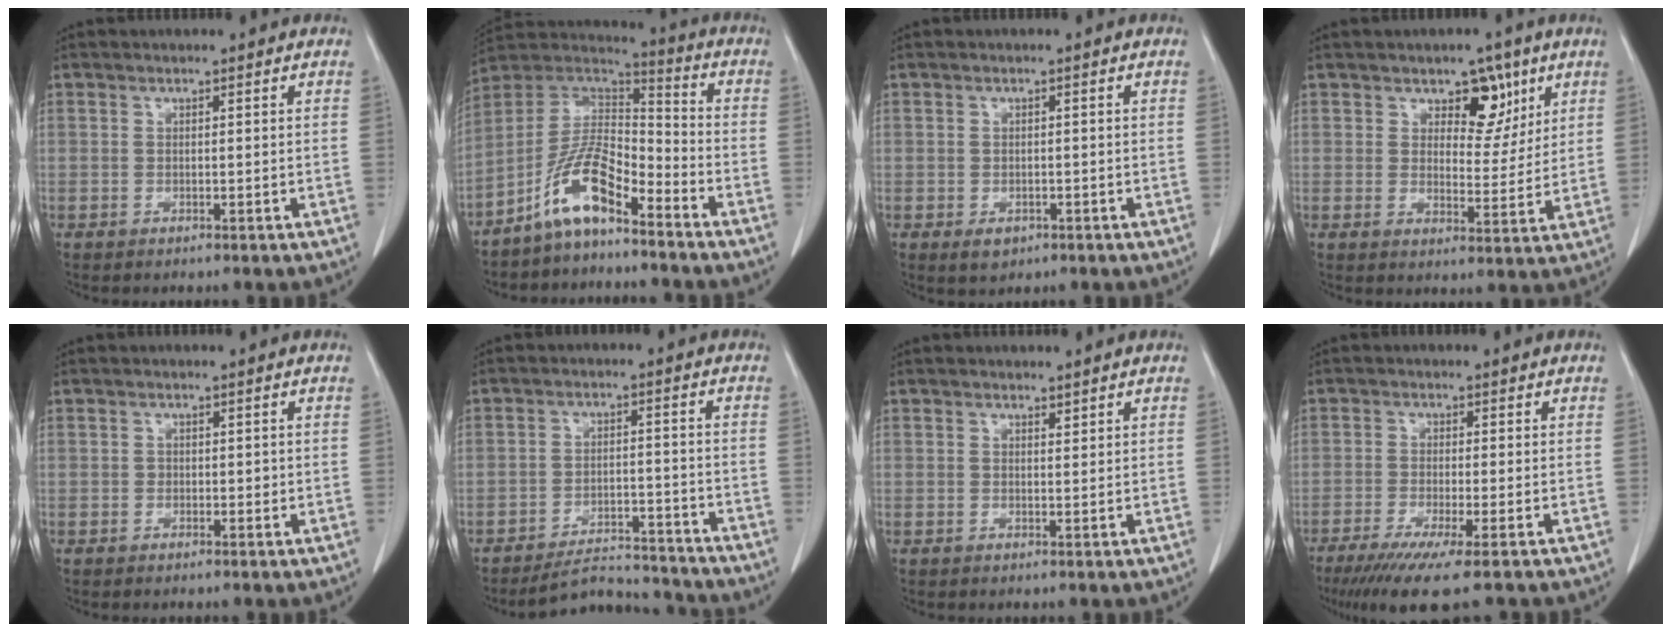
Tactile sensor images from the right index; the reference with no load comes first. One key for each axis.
{"total": 10.7, "fx": -7.2, "fy": 3.0, "fz": 7.3, "tx": -0.149, "ty": 0.027, "tz": -0.139}
{"total": 2.2, "fx": -1.1, "fy": 1.5, "fz": 1.2, "tx": -0.014, "ty": 0.000, "tz": -0.007}
{"total": 6.4, "fx": 3.6, "fy": 3.6, "fz": 3.8, "tx": -0.043, "ty": 0.001, "tz": 0.056}
{"total": 0.9, "fx": -0.1, "fy": 0.7, "fz": 0.5, "tx": -0.006, "ty": 0.002, "tz": -0.001}
{"total": 8.2, "fx": -8.1, "fy": 1.4, "fz": 0.0, "tx": 0.006, "ty": 0.018, "tz": -0.125}
{"total": 0.7, "fx": 0.6, "fy": 0.1, "fz": 0.2, "tx": -0.007, "ty": -0.007, "tz": 0.010}
{"total": 8.7, "fx": -6.1, "fy": 0.0, "fz": 6.2, "tx": -0.096, "ty": -0.022, "tz": -0.097}